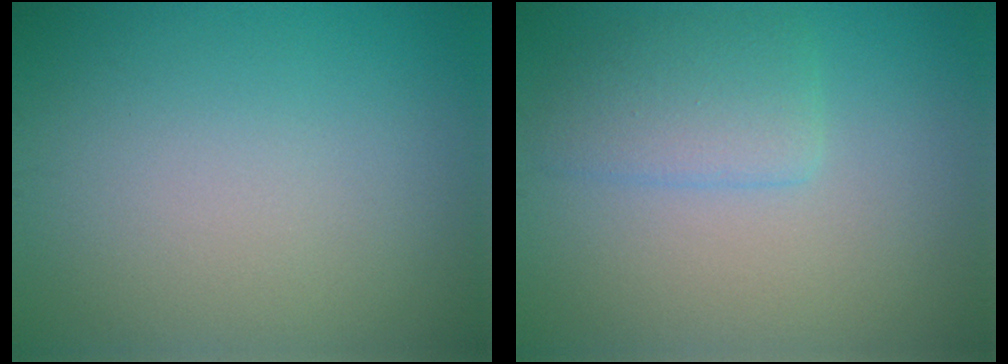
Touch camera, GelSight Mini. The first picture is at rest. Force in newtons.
{"total": 2.9, "press": 2.8, "slide": 0.3}